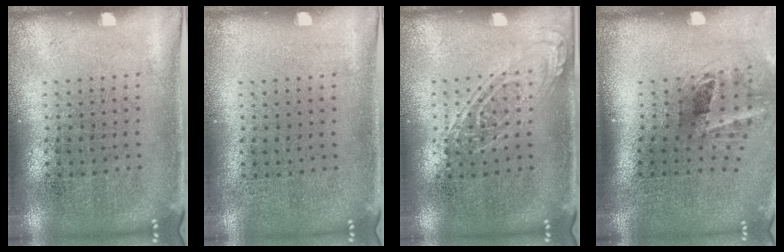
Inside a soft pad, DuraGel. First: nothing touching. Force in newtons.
{"total": 0.0}
{"total": 1.2, "press": 1.1, "slide": 0.4}
{"total": 2.2, "press": 1.3, "slide": 1.7}